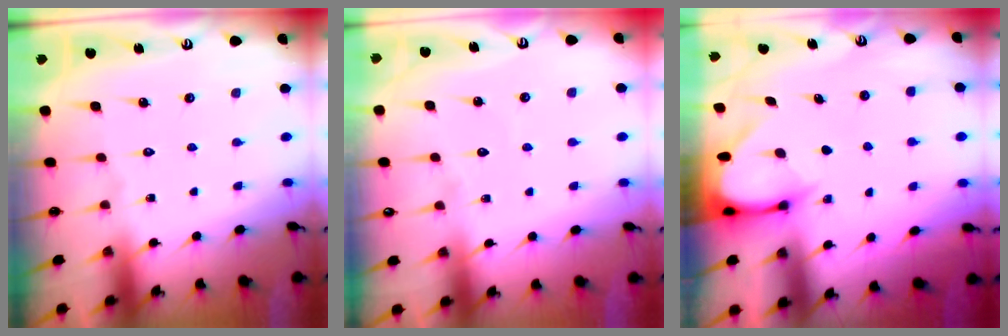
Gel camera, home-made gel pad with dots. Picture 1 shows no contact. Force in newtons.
{"total": 2.3, "press": 2.3, "slide": 0.2}
{"total": 3.2, "press": 3.2, "slide": 0.3}